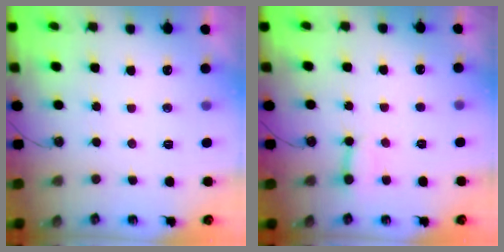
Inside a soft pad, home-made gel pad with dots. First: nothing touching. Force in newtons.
{"total": 3.7, "press": 3.6, "slide": 0.4}